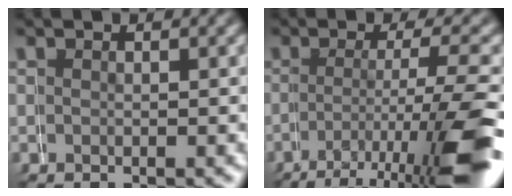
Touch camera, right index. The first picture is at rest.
{"total": 8.1, "force": [-3.5, 1.3, 7.2], "torque": [-0.112, -0.024, -0.039]}